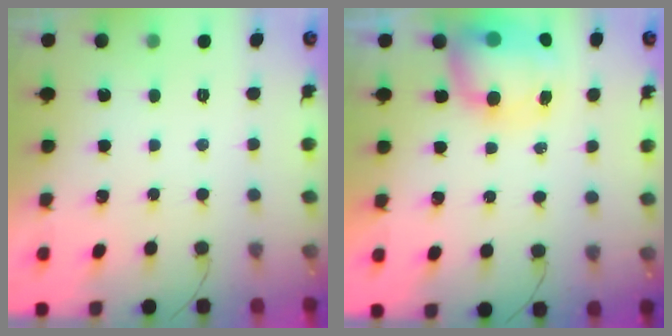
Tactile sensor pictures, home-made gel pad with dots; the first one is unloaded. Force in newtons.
{"total": 9.2, "press": 8.9, "slide": 2.4}